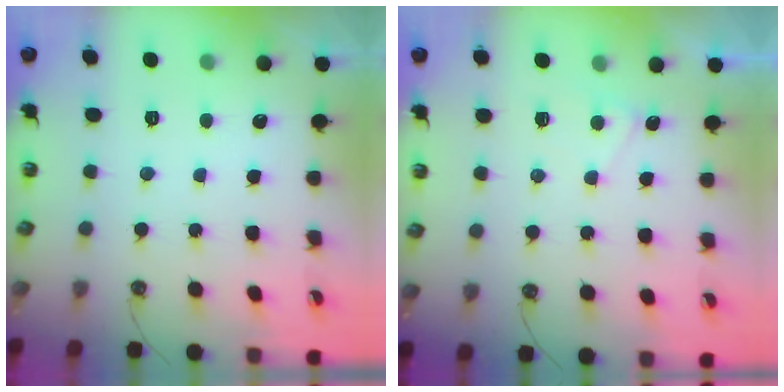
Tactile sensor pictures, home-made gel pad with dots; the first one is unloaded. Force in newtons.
{"total": 1.0, "press": 0.9, "slide": 0.4}